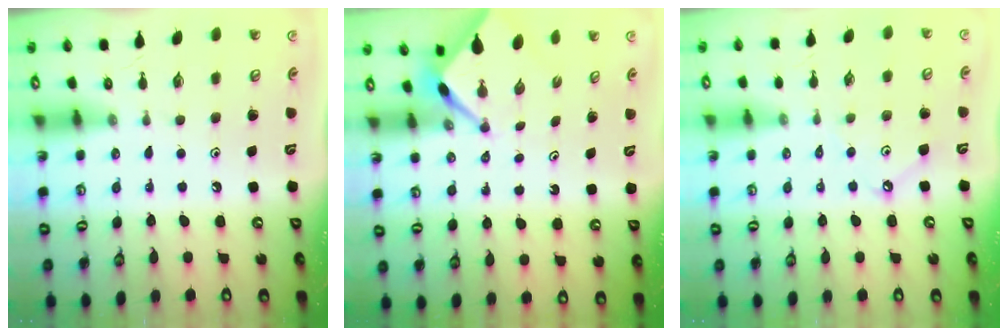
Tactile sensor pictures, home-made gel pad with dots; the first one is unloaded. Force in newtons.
{"total": 2.4, "press": 2.4, "slide": 0.3}
{"total": 3.4, "press": 3.4, "slide": 0.3}